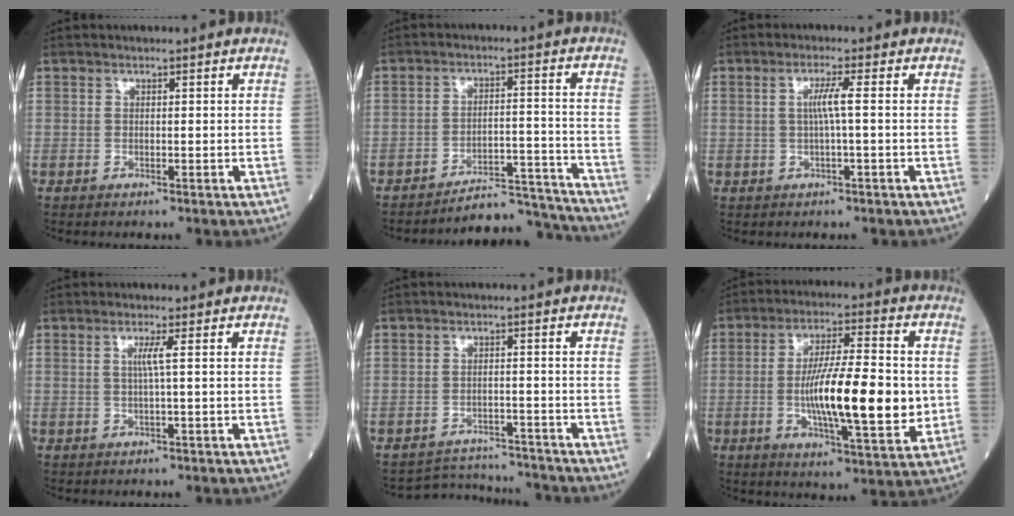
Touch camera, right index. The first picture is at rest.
{"total": 9.2, "force": [-9.2, -0.1, -0.8], "torque": [0.022, 0.037, -0.138]}
{"total": 3.0, "force": [0.2, -0.5, 3.0], "torque": [-0.059, 0.002, 0.002]}
{"total": 2.0, "force": [0.3, -0.6, 1.9], "torque": [-0.040, -0.002, 0.006]}
{"total": 6.8, "force": [-6.7, 0.8, -1.0], "torque": [0.010, 0.016, -0.098]}
{"total": 16.0, "force": [-1.4, 2.7, 15.7], "torque": [-0.268, -0.011, -0.026]}